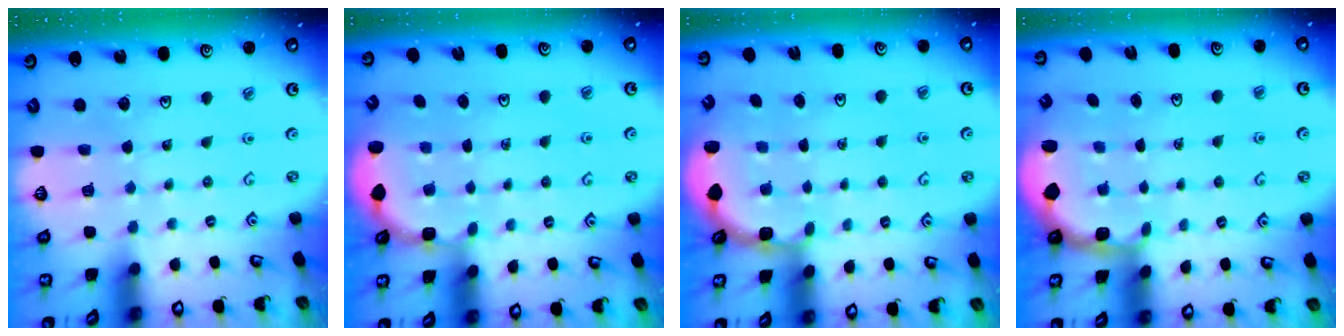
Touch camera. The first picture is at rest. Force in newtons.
{"total": 3.7, "press": 3.5, "slide": 1.3}
{"total": 2.7, "press": 2.4, "slide": 1.4}
{"total": 2.2, "press": 1.5, "slide": 1.6}